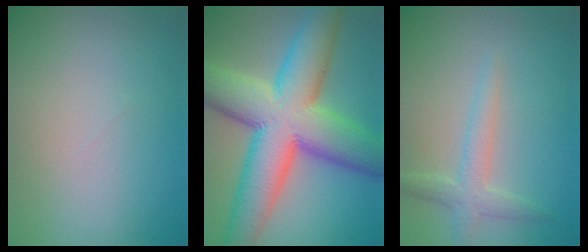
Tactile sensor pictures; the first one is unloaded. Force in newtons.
{"total": 13.9, "press": 13.9, "slide": 0.5}
{"total": 2.3, "press": 2.3, "slide": 0.1}